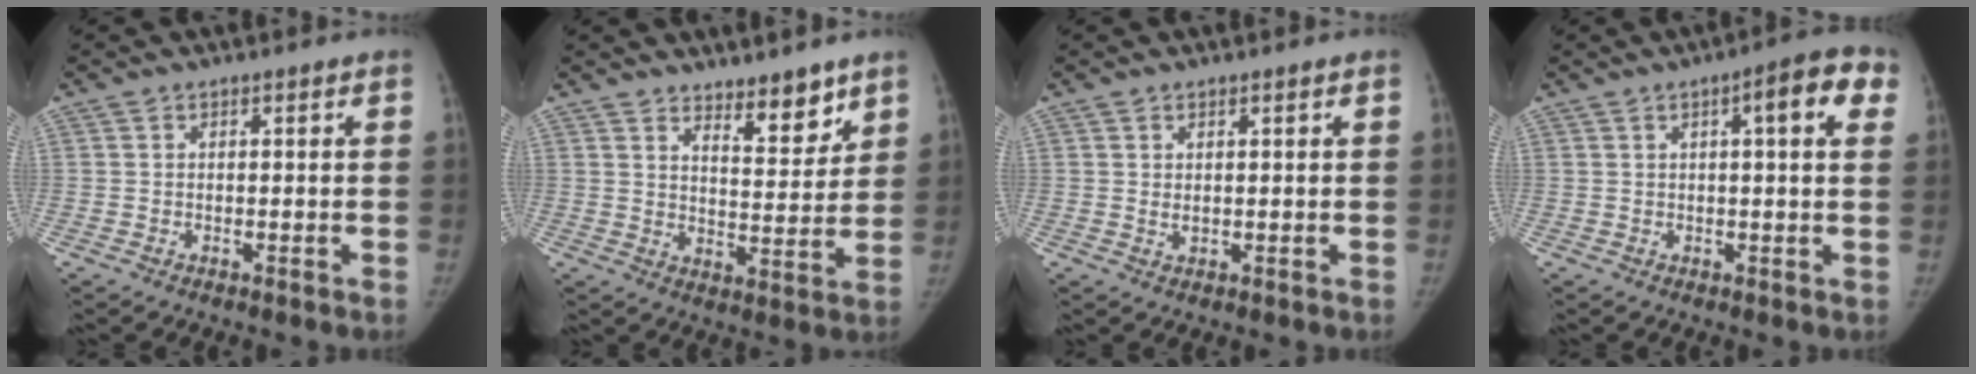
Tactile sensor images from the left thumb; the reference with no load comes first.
{"total": 7.7, "force": [5.9, 2.8, 4.0], "torque": [-0.027, -0.050, 0.093]}
{"total": 1.0, "force": [0.4, 0.6, 0.7], "torque": [-0.009, -0.003, 0.011]}
{"total": 8.0, "force": [2.9, 2.1, 7.1], "torque": [-0.072, 0.010, 0.026]}